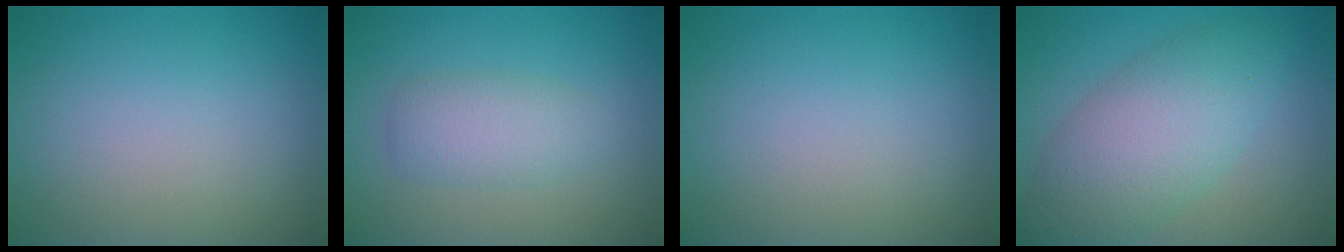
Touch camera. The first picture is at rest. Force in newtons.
{"total": 3.0, "press": 3.0, "slide": 0.1}
{"total": 0.0}
{"total": 6.9, "press": 6.9, "slide": 0.1}